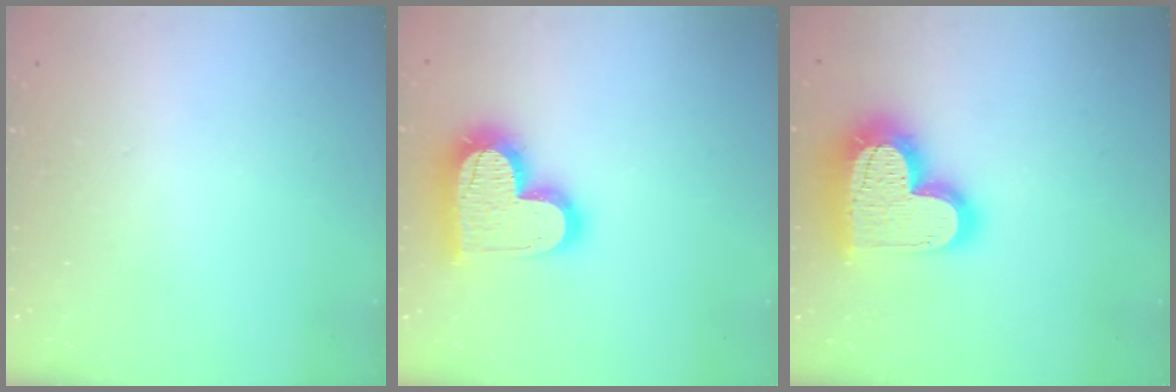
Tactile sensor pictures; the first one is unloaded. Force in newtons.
{"total": 20.0, "press": 19.9, "slide": 1.4}
{"total": 23.3, "press": 23.2, "slide": 1.9}